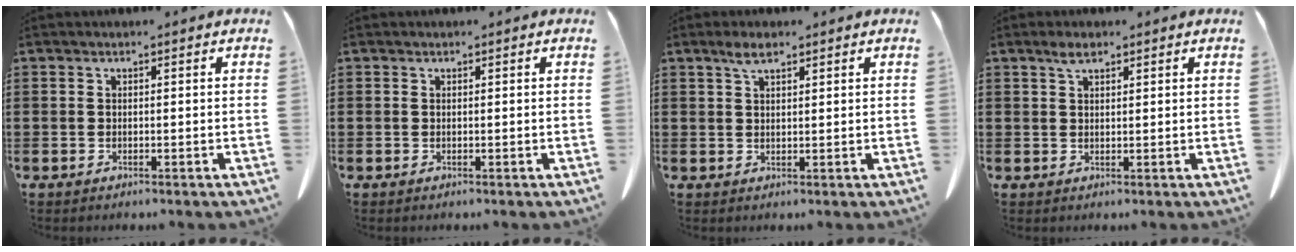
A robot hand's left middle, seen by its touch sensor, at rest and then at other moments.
{"total": 0.0}
{"total": 2.7, "force": [1.8, 0.9, 1.8], "torque": [-0.040, 0.003, 0.034]}
{"total": 2.0, "force": [1.4, 0.7, 1.2], "torque": [-0.027, 0.001, 0.026]}